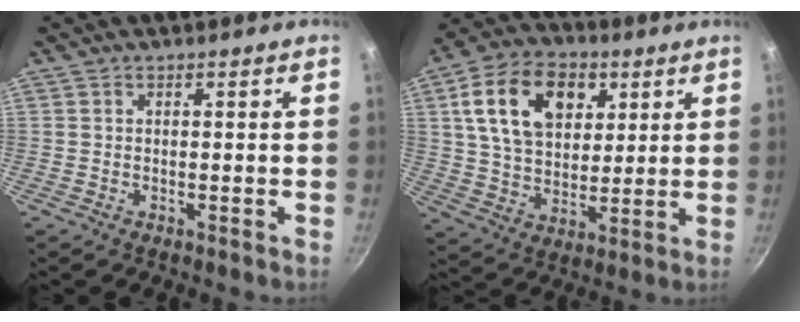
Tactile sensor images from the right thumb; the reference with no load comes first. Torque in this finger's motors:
{"motor_torque": [-1.48, 2.12, 1.19, 0.37, 0.26]}